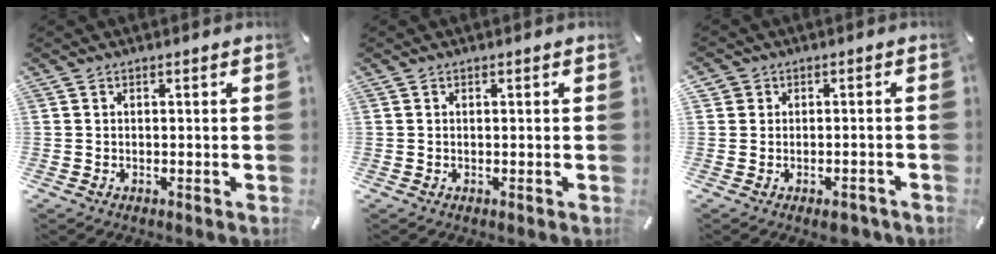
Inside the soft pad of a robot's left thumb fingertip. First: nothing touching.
{"total": 0.0}
{"total": 3.3, "force": [-1.8, 2.5, 1.2], "torque": [-0.017, 0.015, -0.032]}